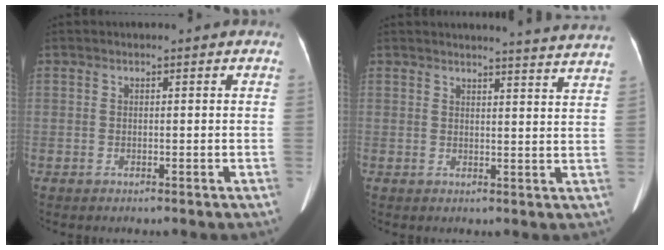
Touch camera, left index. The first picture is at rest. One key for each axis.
{"total": 11.4, "fx": 11.1, "fy": -1.3, "fz": 2.1, "tx": -0.022, "ty": -0.061, "tz": 0.105}